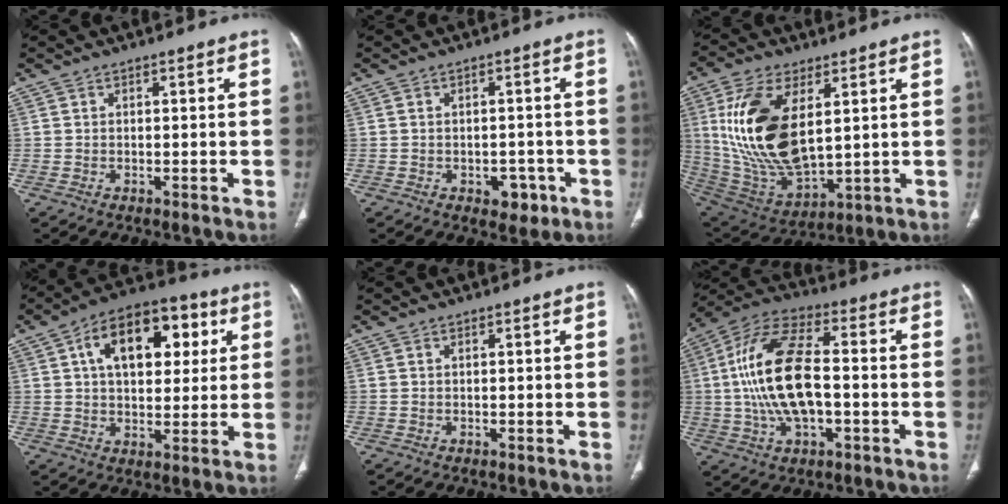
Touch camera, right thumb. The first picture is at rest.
{"total": 4.2, "force": [-1.9, 2.9, 2.5], "torque": [-0.013, 0.011, -0.019]}
{"total": 21.0, "force": [4.9, 10.6, 17.5], "torque": [-0.343, -0.029, 0.106]}
{"total": 17.0, "force": [5.1, 9.9, 12.8], "torque": [-0.160, 0.012, 0.075]}
{"total": 0.0}
{"total": 17.9, "force": [-0.8, 8.3, 15.8], "torque": [-0.318, 0.026, -0.017]}